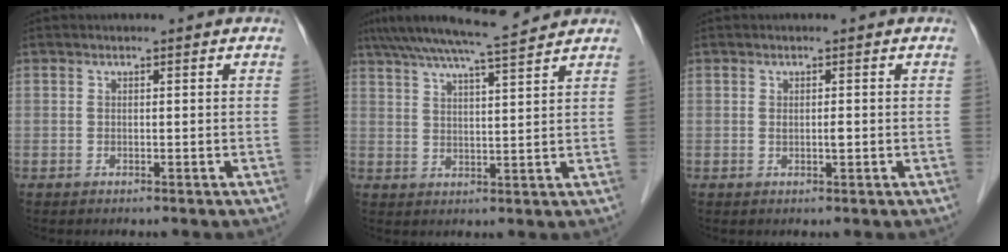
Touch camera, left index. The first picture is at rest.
{"total": 10.0, "force": [8.9, 0.0, 4.6], "torque": [-0.083, 0.021, 0.138]}
{"total": 1.0, "force": [-0.2, 0.2, 1.0], "torque": [-0.017, -0.005, -0.002]}